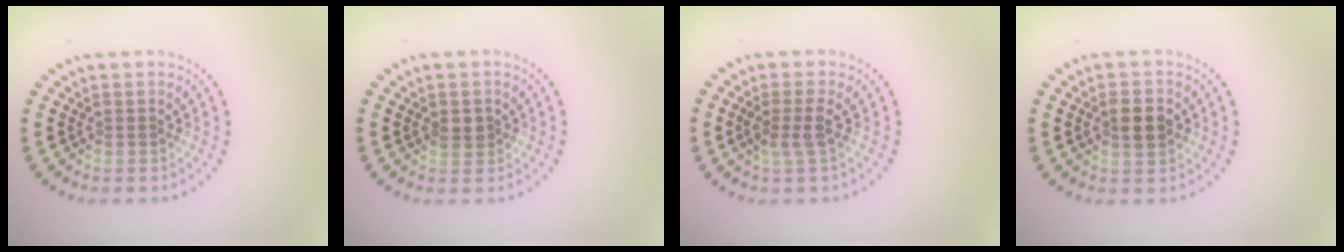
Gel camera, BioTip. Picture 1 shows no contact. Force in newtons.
{"total": 1.3, "press": 1.3, "slide": 0.3}
{"total": 1.9, "press": 1.5, "slide": 1.1}
{"total": 2.8, "press": 2.8, "slide": 0.1}